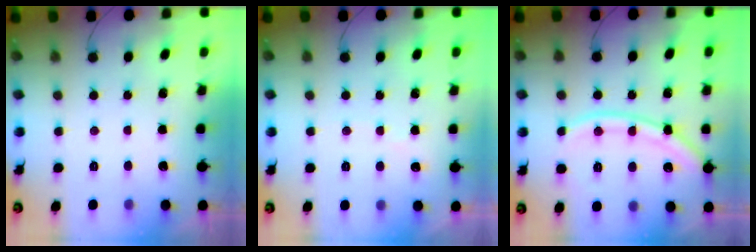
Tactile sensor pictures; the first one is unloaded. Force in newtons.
{"total": 2.9, "press": 2.9, "slide": 0.5}
{"total": 12.0, "press": 11.9, "slide": 1.5}